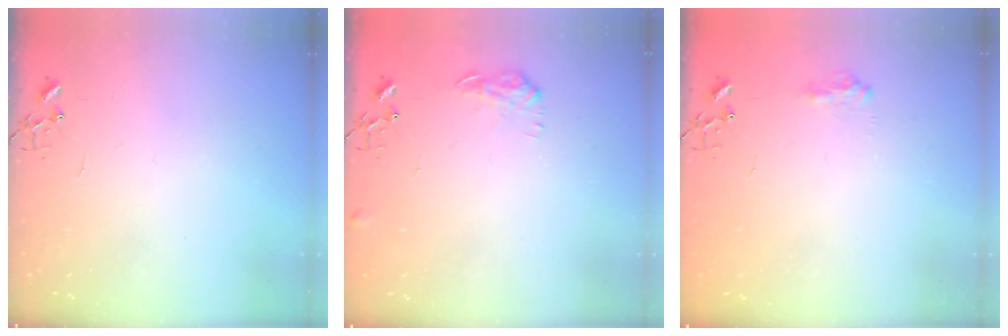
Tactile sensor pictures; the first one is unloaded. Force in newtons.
{"total": 7.6, "press": 7.6, "slide": 0.3}
{"total": 8.4, "press": 8.4, "slide": 0.8}